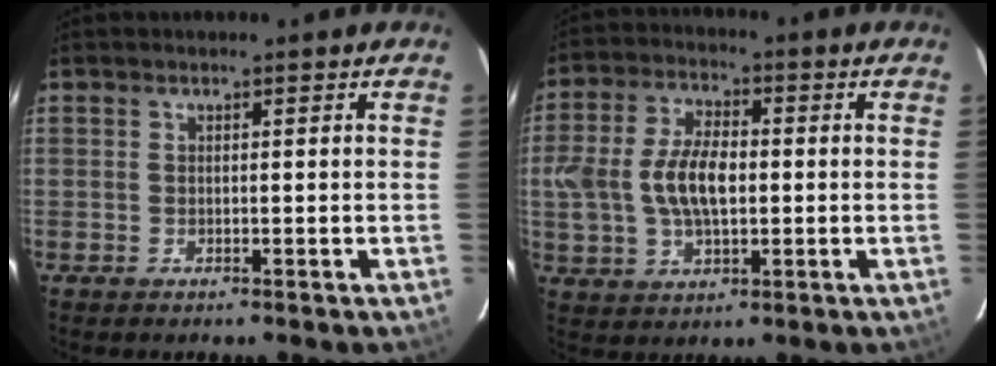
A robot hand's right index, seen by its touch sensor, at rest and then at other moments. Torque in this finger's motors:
{"motor_torque": [0.46, -0.03, 0.36, 0.10]}